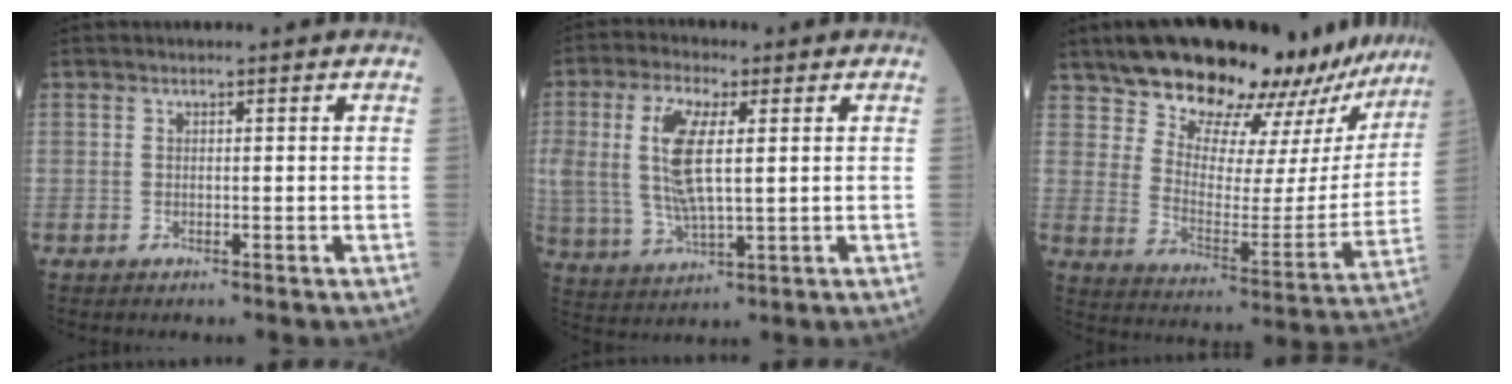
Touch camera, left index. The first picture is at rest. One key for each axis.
{"total": 12.3, "fx": 2.4, "fy": 4.7, "fz": 11.1, "tx": -0.259, "ty": 0.008, "tz": 0.054}
{"total": 26.3, "fx": 22.8, "fy": 6.7, "fz": 11.4, "tx": -0.161, "ty": -0.032, "tz": 0.301}